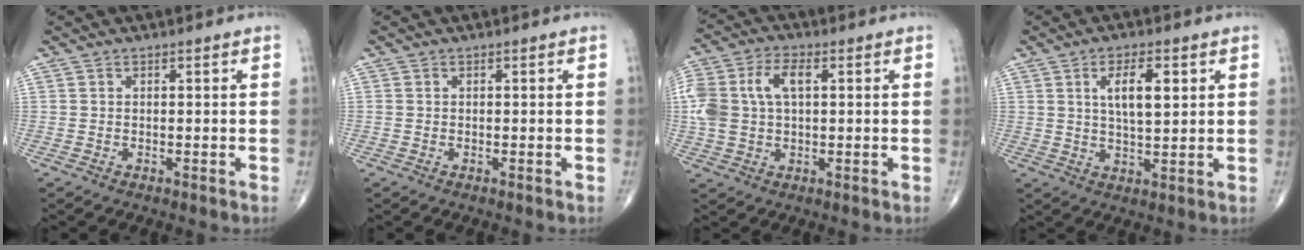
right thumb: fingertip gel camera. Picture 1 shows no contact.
{"total": 0.0}
{"total": 12.0, "force": [2.1, 7.1, 9.4], "torque": [-0.219, 0.019, 0.041]}
{"total": 7.4, "force": [2.5, 2.6, 6.4], "torque": [-0.102, -0.012, 0.045]}